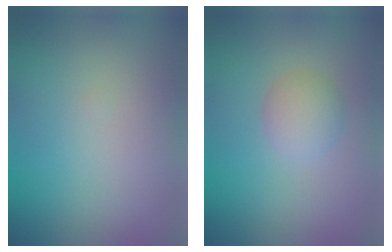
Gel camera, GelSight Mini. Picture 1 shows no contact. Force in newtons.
{"total": 2.2, "press": 2.2, "slide": 0.2}